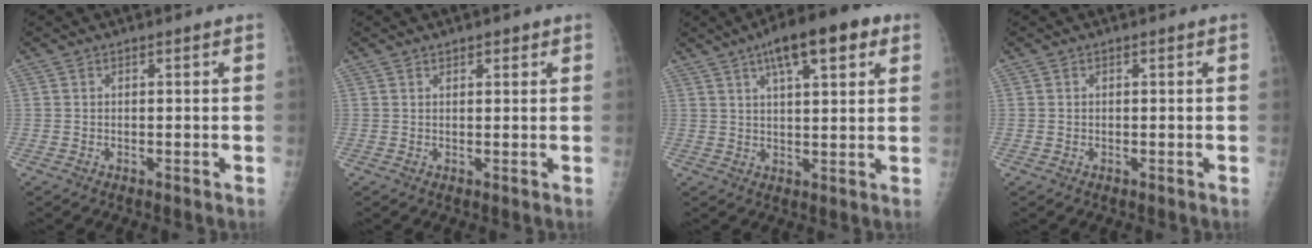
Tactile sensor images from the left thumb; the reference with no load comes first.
{"total": 1.6, "force": [1.1, 0.8, 0.9], "torque": [-0.001, -0.003, 0.011]}
{"total": 13.2, "force": [6.6, 4.3, 10.6], "torque": [-0.139, 0.003, 0.094]}
{"total": 0.6, "force": [-0.2, 0.6, 0.1], "torque": [0.000, 0.003, -0.001]}